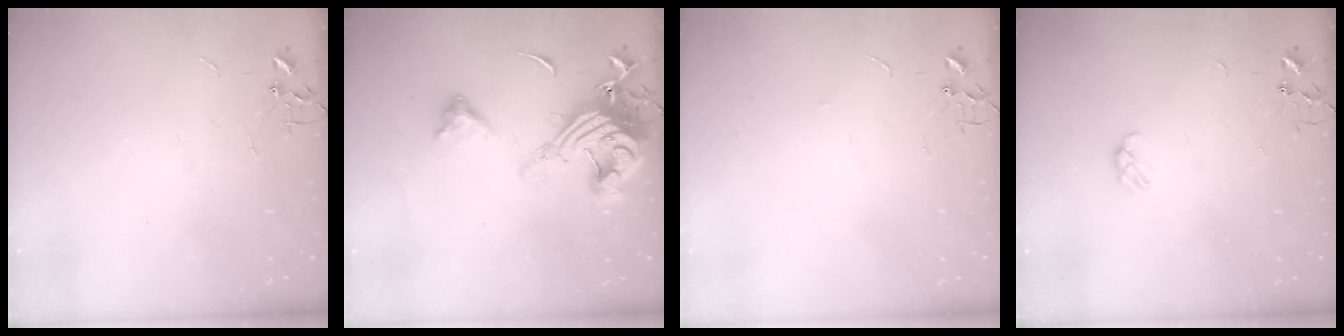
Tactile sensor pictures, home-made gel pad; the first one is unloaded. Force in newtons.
{"total": 18.4, "press": 18.3, "slide": 2.0}
{"total": 2.6, "press": 2.5, "slide": 0.4}
{"total": 3.7, "press": 3.7, "slide": 0.6}